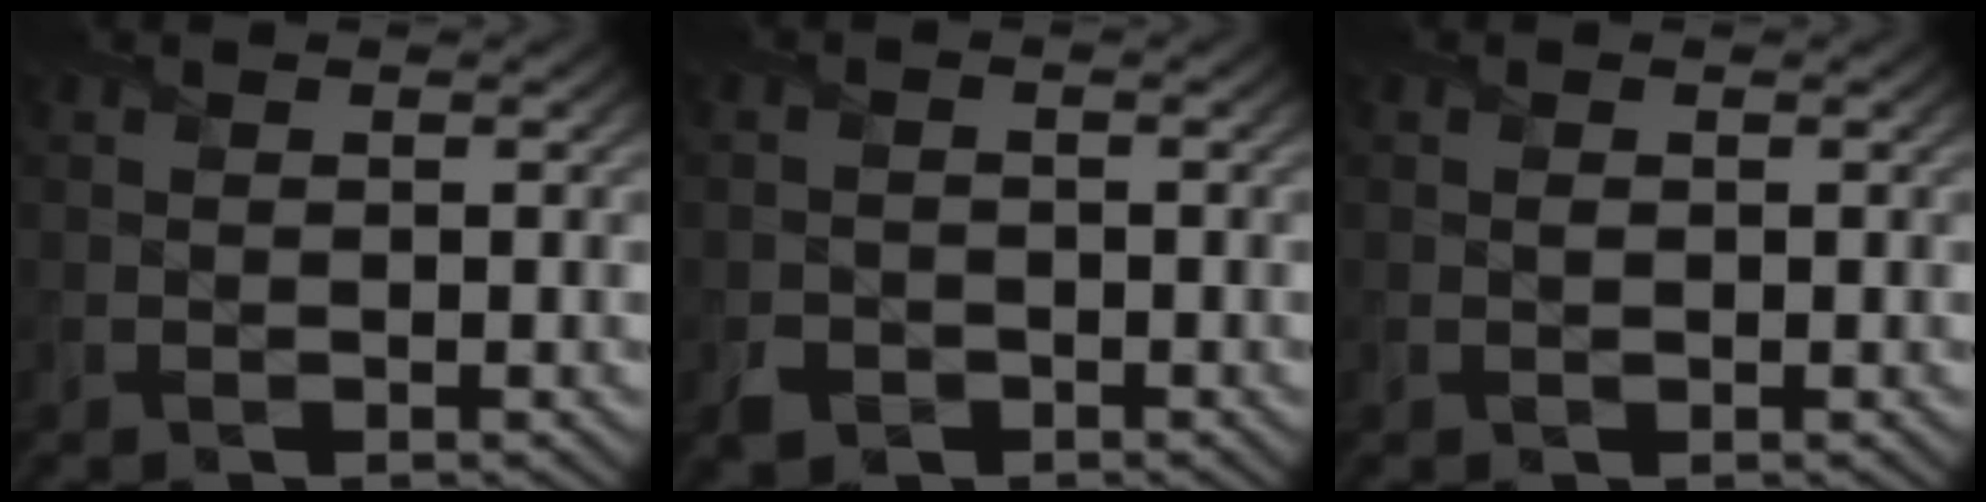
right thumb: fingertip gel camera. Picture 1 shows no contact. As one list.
[{"total": 2.1, "force": [-1.2, 1.6, 0.5], "torque": [-0.008, -0.006, -0.026]}, {"total": 0.0}]